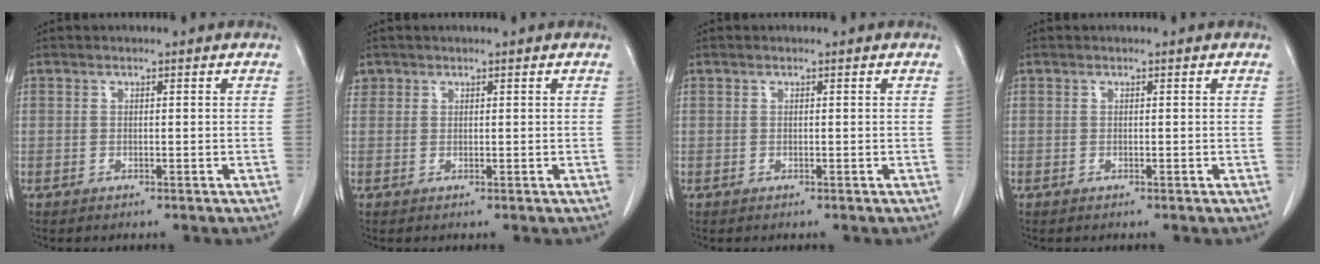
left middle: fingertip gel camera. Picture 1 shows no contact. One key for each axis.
{"total": 1.3, "fx": 0.8, "fy": 1.0, "fz": 0.0, "tx": 0.009, "ty": 0.010, "tz": 0.013}
{"total": 0.0}
{"total": 0.0}